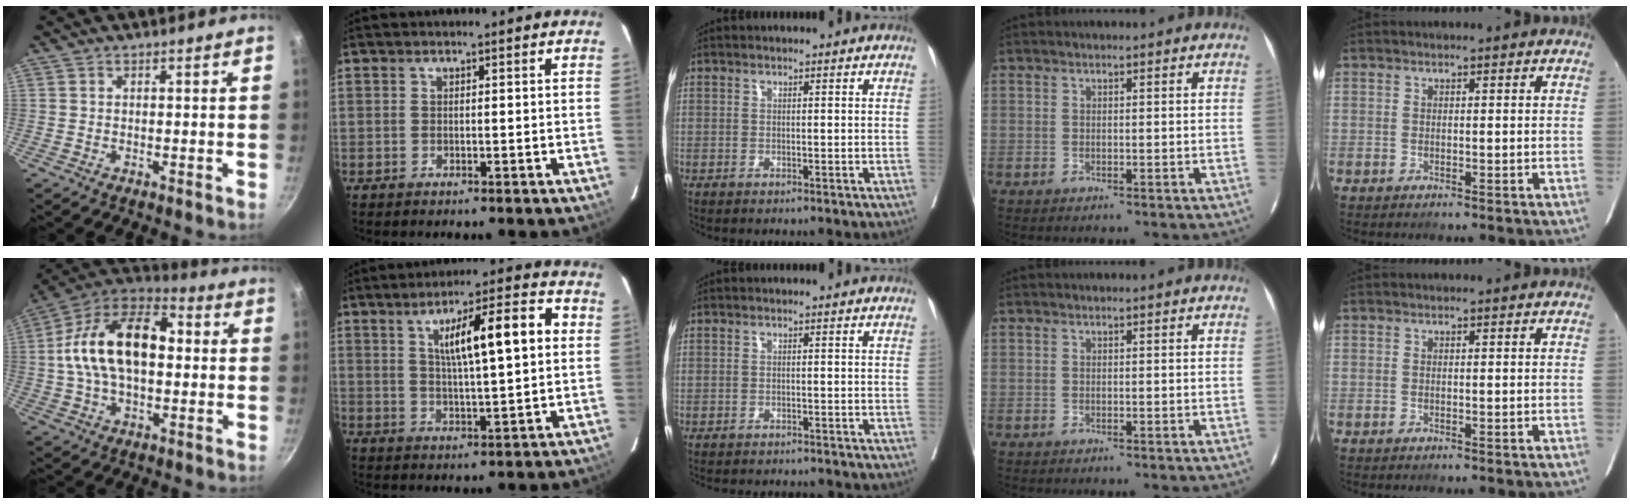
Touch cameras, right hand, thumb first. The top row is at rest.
{"thumb": {"total": 19.9, "force": [1.4, 11.5, 16.2], "torque": [-0.278, 0.034, 0.017]}, "index": {"total": 12.5, "force": [3.3, 1.7, 12.0], "torque": [-0.185, 0.020, 0.052]}, "middle": {"total": 7.0, "force": [-6.6, 1.2, 1.9], "torque": [-0.020, -0.008, -0.082]}}